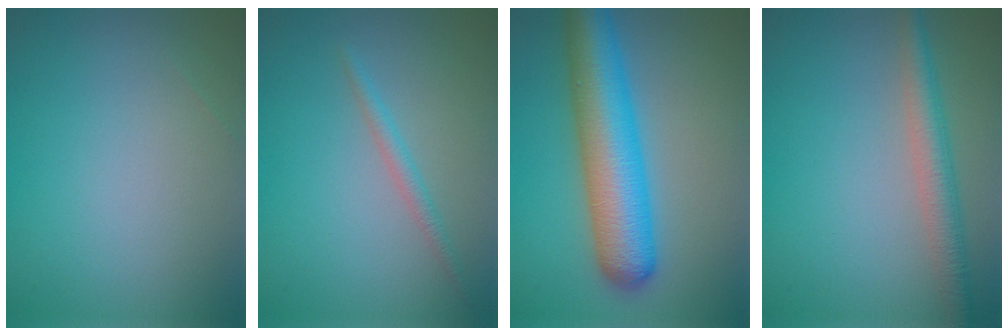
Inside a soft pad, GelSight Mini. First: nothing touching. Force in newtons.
{"total": 1.4, "press": 1.4, "slide": 0.1}
{"total": 8.8, "press": 8.8, "slide": 0.2}
{"total": 3.5, "press": 3.5, "slide": 0.1}